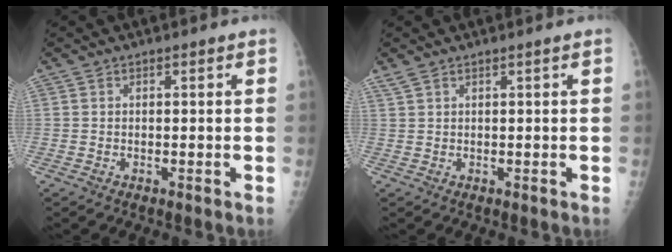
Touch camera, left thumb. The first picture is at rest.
{"total": 1.3, "force": [1.0, -0.1, 0.8], "torque": [-0.026, 0.011, 0.028]}